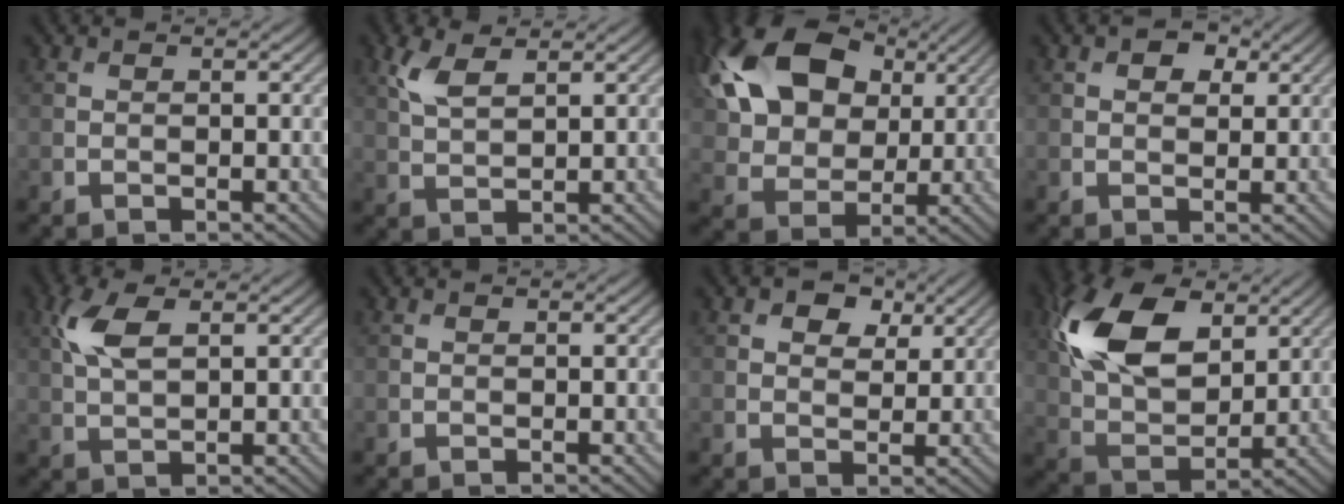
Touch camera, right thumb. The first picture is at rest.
{"total": 4.1, "force": [2.3, 1.6, 3.0], "torque": [-0.078, 0.004, 0.050]}
{"total": 17.4, "force": [6.3, 11.8, 11.2], "torque": [-0.245, 0.037, 0.105]}
{"total": 3.0, "force": [1.5, 1.8, 1.9], "torque": [-0.029, -0.003, 0.028]}
{"total": 5.2, "force": [2.0, 2.3, 4.3], "torque": [-0.108, 0.007, 0.039]}
{"total": 0.0}
{"total": 4.3, "force": [2.5, 2.6, 2.5], "torque": [-0.040, -0.003, 0.041]}
{"total": 14.0, "force": [5.5, 8.0, 10.1], "torque": [-0.230, 0.019, 0.103]}